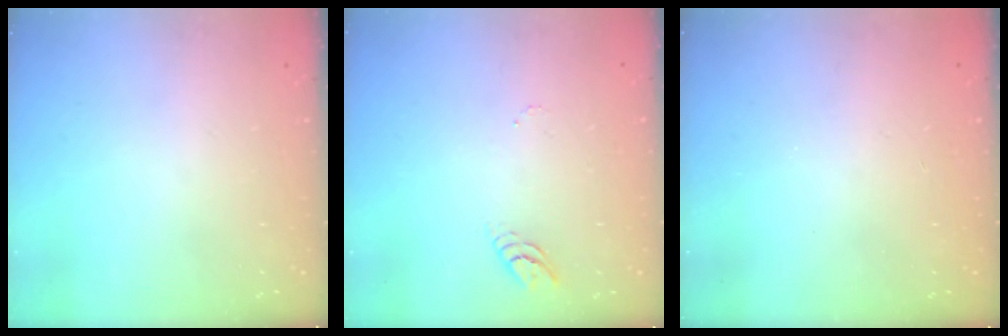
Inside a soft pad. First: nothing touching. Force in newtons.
{"total": 3.0, "press": 3.0, "slide": 0.4}
{"total": 0.0}